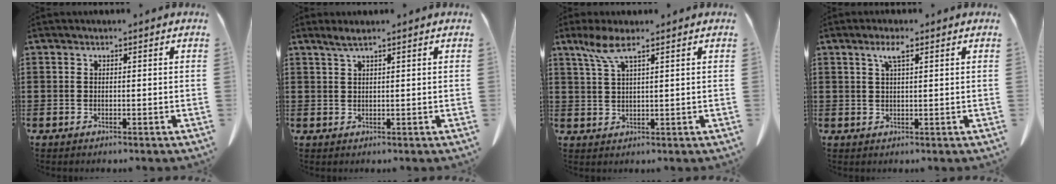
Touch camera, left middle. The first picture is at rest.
{"total": 1.5, "force": [1.1, -0.3, 0.9], "torque": [-0.019, -0.002, 0.020]}
{"total": 4.7, "force": [2.8, 0.7, 3.7], "torque": [-0.079, 0.003, 0.050]}
{"total": 2.6, "force": [1.4, 0.4, 2.2], "torque": [-0.046, 0.006, 0.022]}